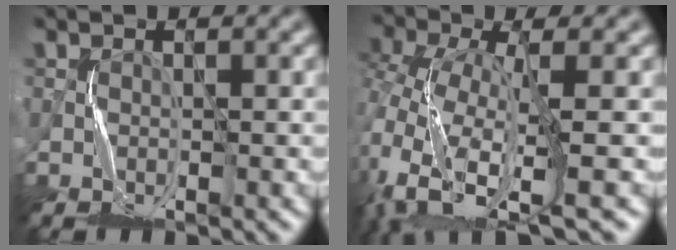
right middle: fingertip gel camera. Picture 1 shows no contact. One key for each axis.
{"total": 7.4, "fx": -3.5, "fy": 2.8, "fz": 5.9, "tx": -0.128, "ty": -0.013, "tz": -0.067}